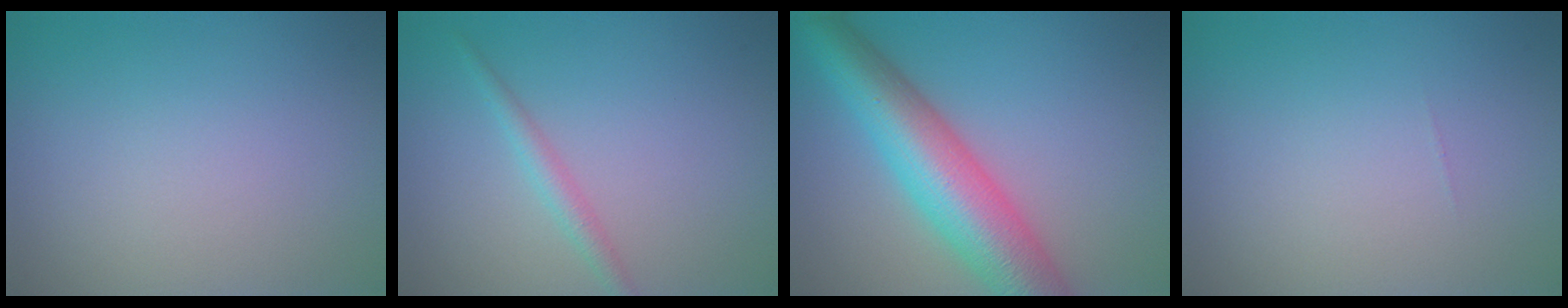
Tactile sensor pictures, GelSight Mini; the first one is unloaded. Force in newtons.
{"total": 1.6, "press": 1.6, "slide": 0.0}
{"total": 9.3, "press": 9.3, "slide": 0.1}
{"total": 0.0}